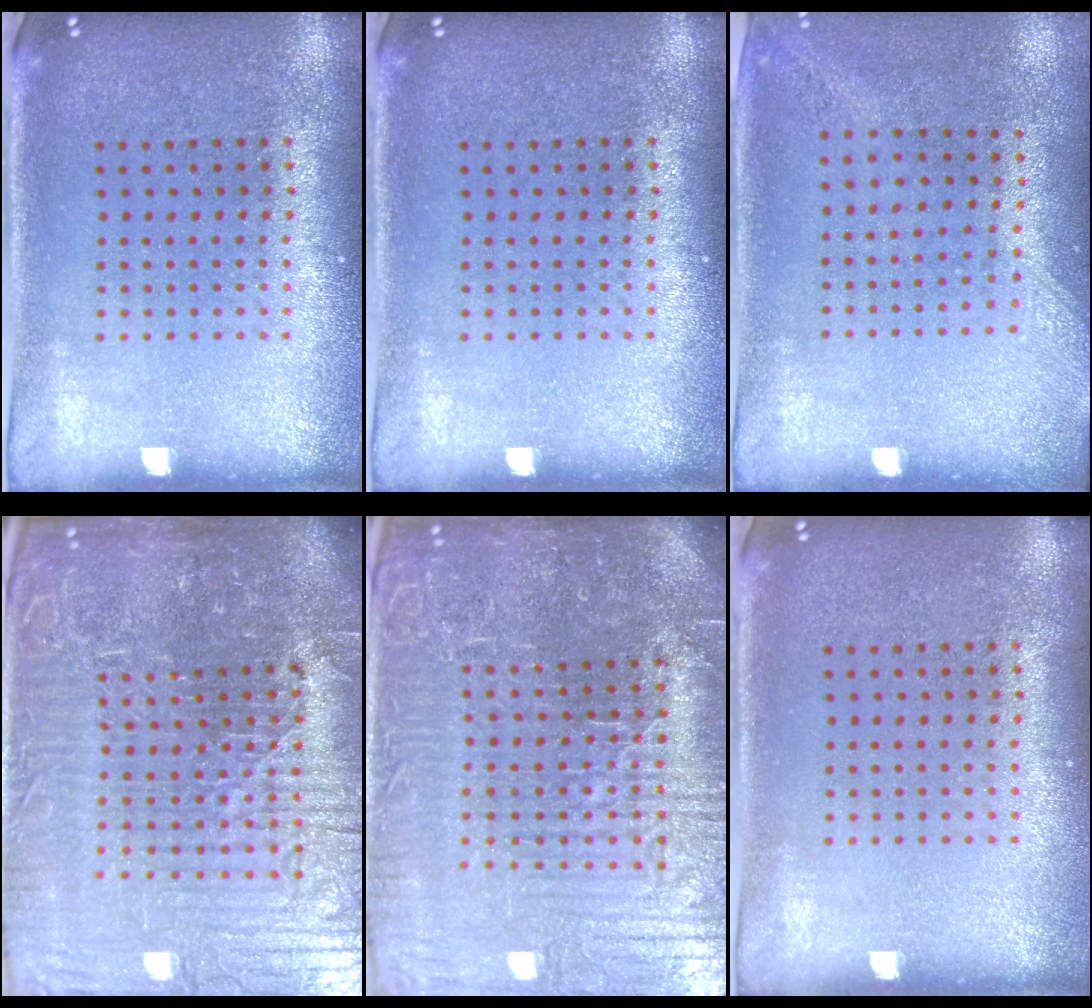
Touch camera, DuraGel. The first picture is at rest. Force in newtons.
{"total": 0.0}
{"total": 1.4, "press": 1.1, "slide": 0.9}
{"total": 7.8, "press": 7.0, "slide": 3.5}
{"total": 6.9, "press": 6.2, "slide": 3.1}
{"total": 0.0}